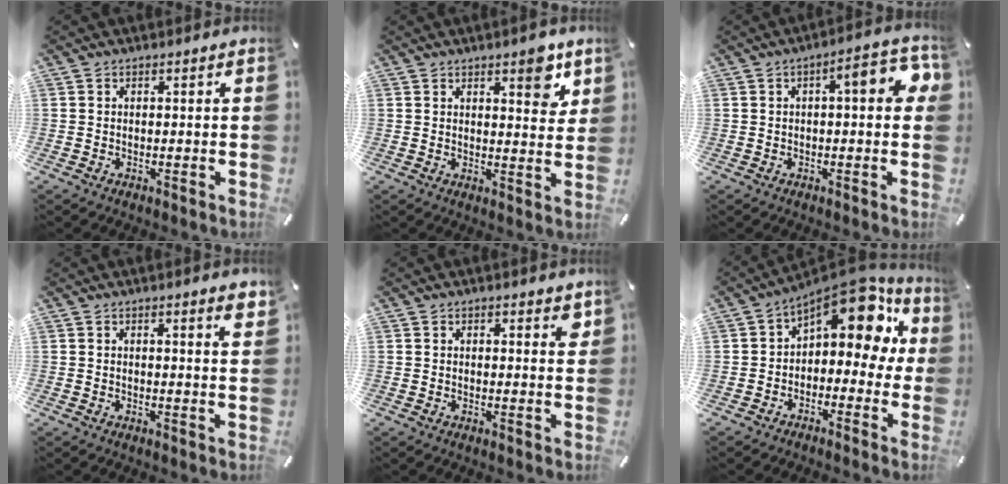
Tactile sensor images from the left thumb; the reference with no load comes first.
{"total": 6.4, "force": [4.4, 2.6, 3.8], "torque": [-0.029, -0.032, 0.067]}
{"total": 8.8, "force": [1.7, 2.9, 8.1], "torque": [-0.102, -0.010, 0.020]}
{"total": 2.8, "force": [1.7, 0.2, 2.2], "torque": [-0.037, -0.005, 0.027]}
{"total": 2.1, "force": [1.5, 0.8, 1.2], "torque": [-0.011, -0.005, 0.024]}
{"total": 13.6, "force": [7.0, 6.5, 9.7], "torque": [-0.143, -0.053, 0.121]}